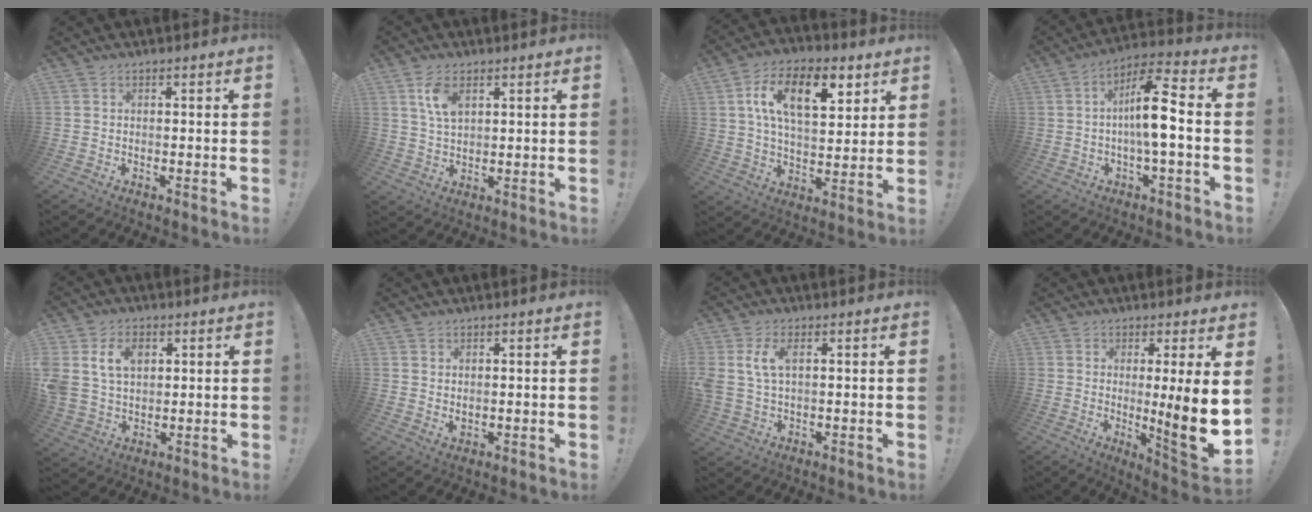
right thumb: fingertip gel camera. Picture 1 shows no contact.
{"total": 6.8, "force": [3.4, 3.7, 4.6], "torque": [-0.072, -0.011, 0.061]}
{"total": 16.5, "force": [6.8, 8.3, 12.5], "torque": [-0.199, -0.010, 0.115]}
{"total": 13.0, "force": [-0.4, 3.2, 12.6], "torque": [-0.208, 0.006, -0.013]}
{"total": 10.3, "force": [4.0, 7.7, 5.6], "torque": [-0.100, -0.009, 0.078]}
{"total": 1.7, "force": [1.3, 0.9, 0.7], "torque": [-0.006, -0.005, 0.023]}
{"total": 6.7, "force": [2.0, 3.6, 5.2], "torque": [-0.107, 0.000, 0.036]}
{"total": 13.4, "force": [0.1, 0.2, 13.4], "torque": [-0.179, -0.026, 0.002]}